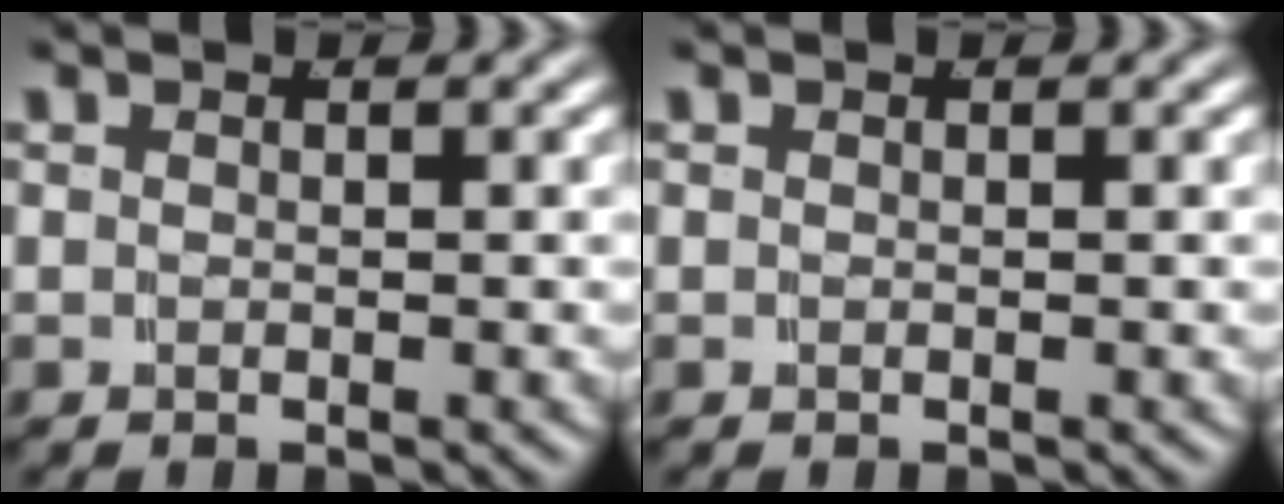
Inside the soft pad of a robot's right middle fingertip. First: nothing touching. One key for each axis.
{"total": 0.0}